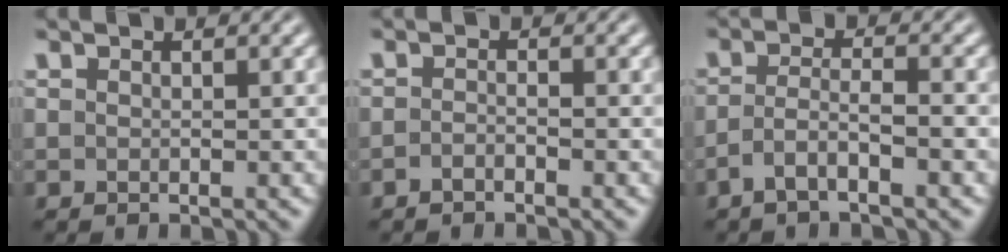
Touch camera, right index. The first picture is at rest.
{"total": 1.3, "force": [-1.3, -0.3, 0.3], "torque": [0.000, -0.004, -0.024]}
{"total": 2.8, "force": [-2.1, 0.3, 1.8], "torque": [-0.033, -0.013, -0.033]}